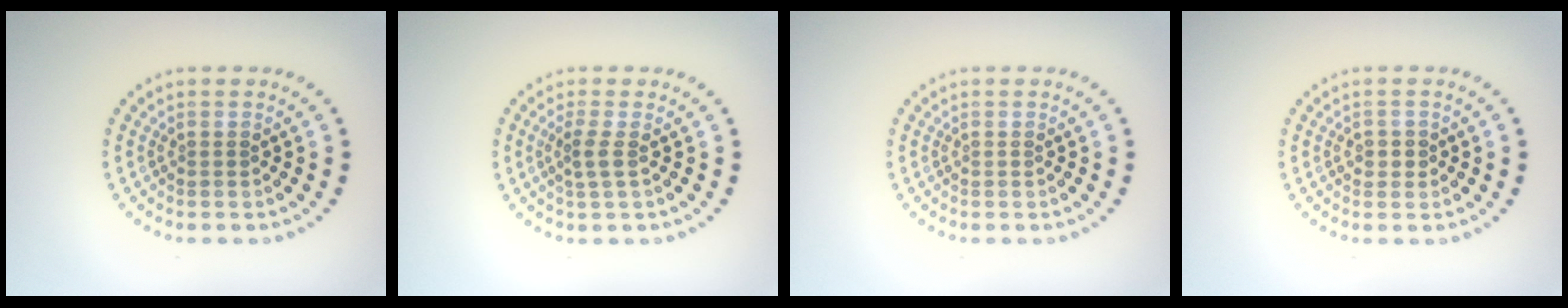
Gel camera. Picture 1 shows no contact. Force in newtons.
{"total": 1.6, "press": 1.3, "slide": 0.9}
{"total": 0.0}
{"total": 1.4, "press": 1.2, "slide": 0.6}